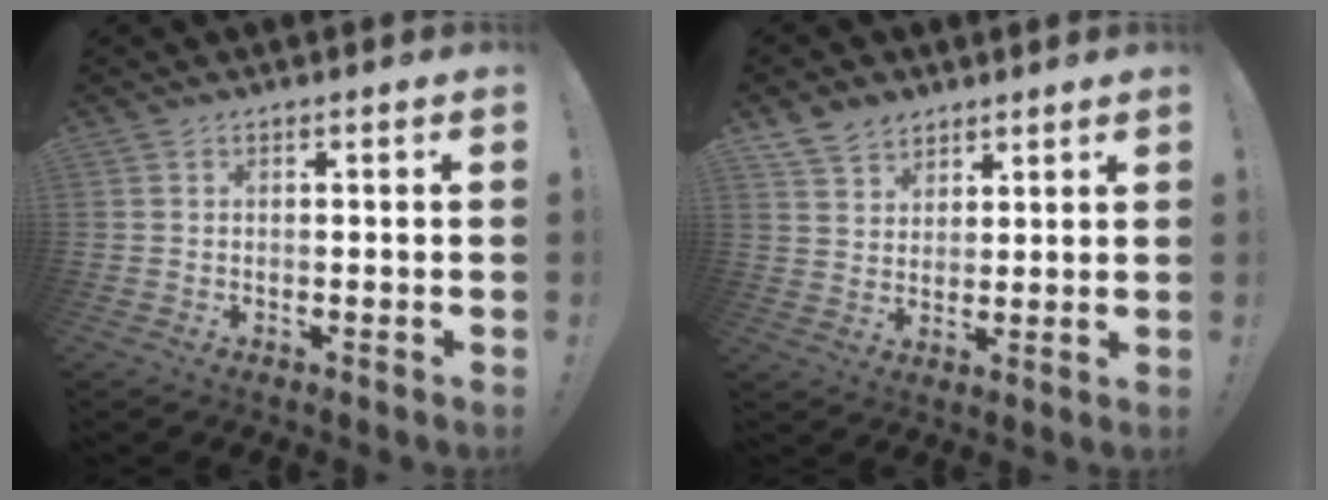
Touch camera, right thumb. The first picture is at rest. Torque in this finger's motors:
{"motor_torque": [0.04, 0.10, 0.19, 0.18, 0.00]}